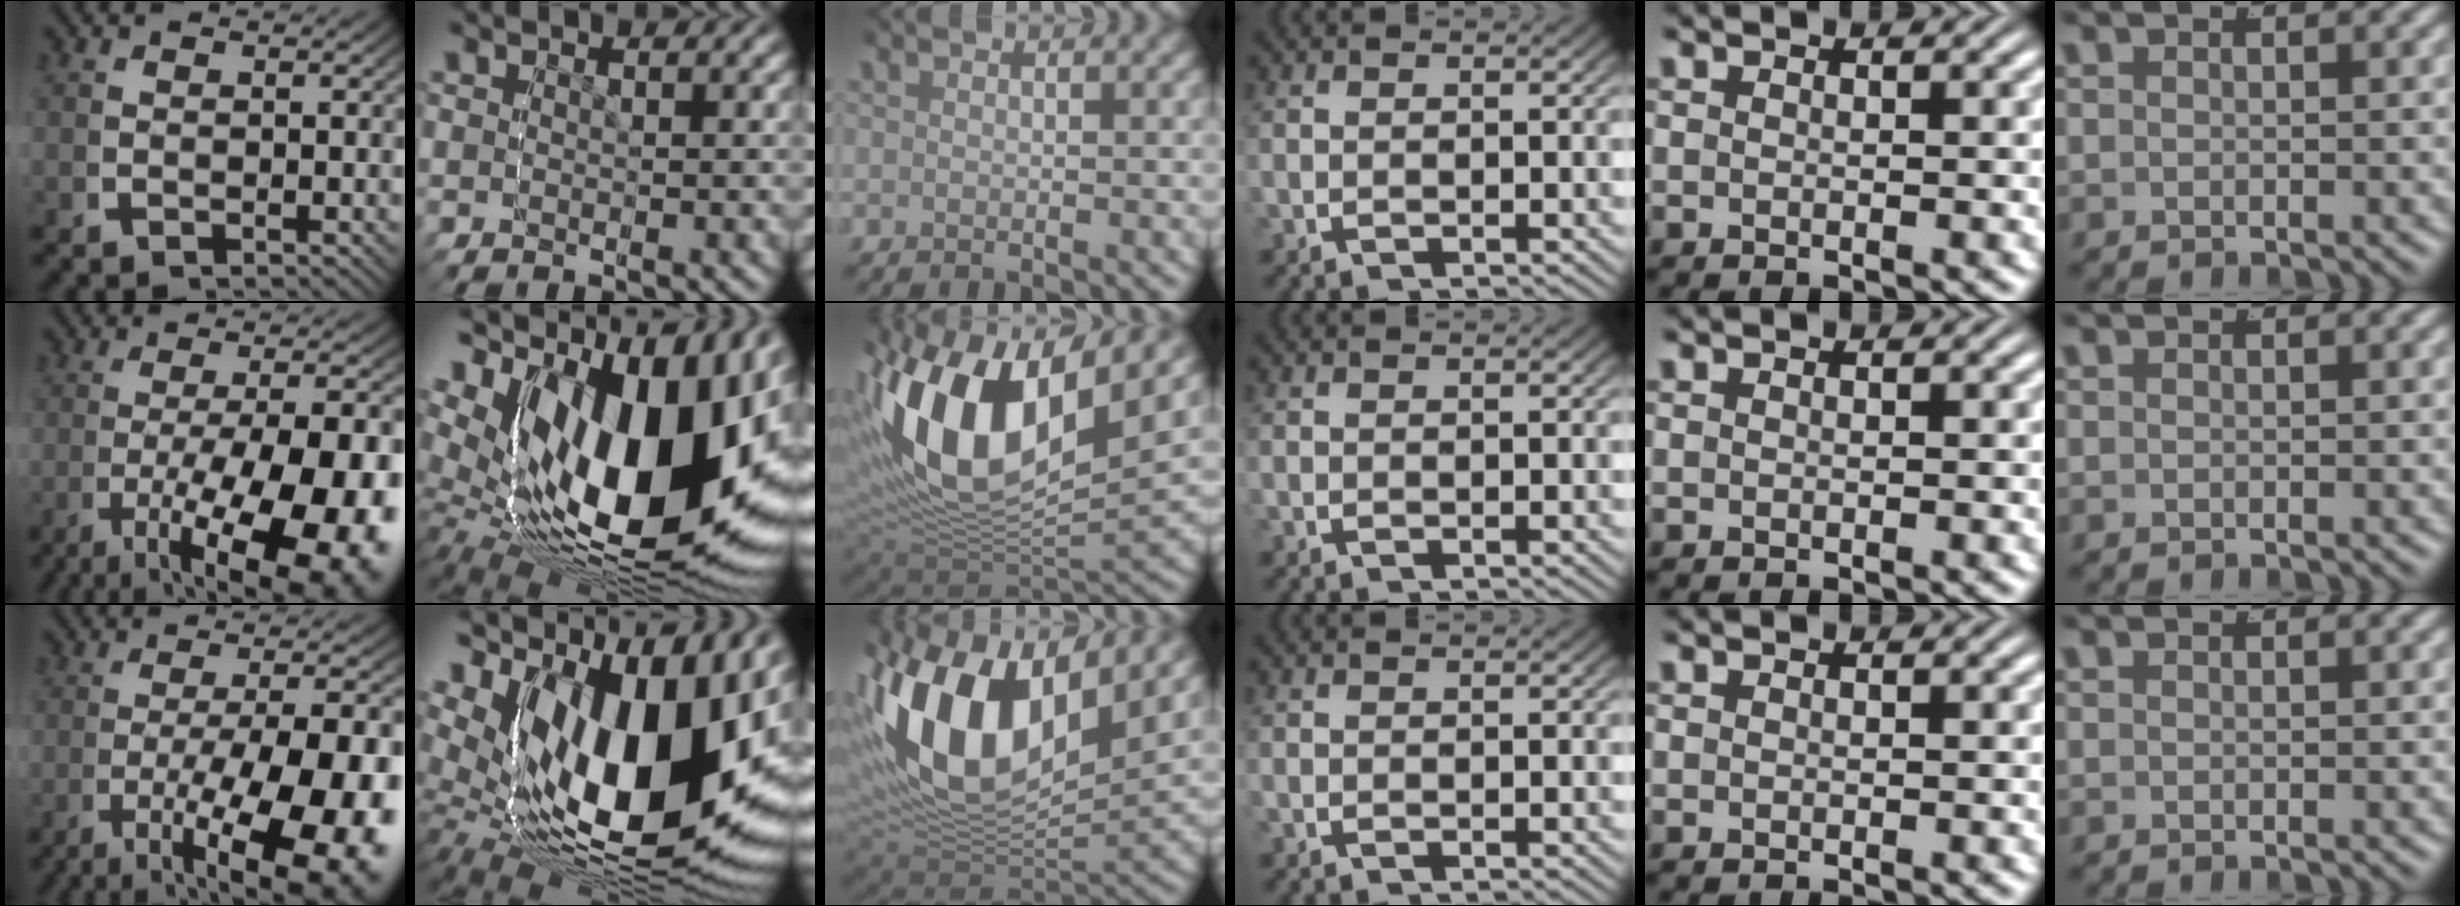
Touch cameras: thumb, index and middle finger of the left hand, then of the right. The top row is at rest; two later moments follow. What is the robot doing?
{"motion": "grasp_and_lifting", "object": "bottle"}